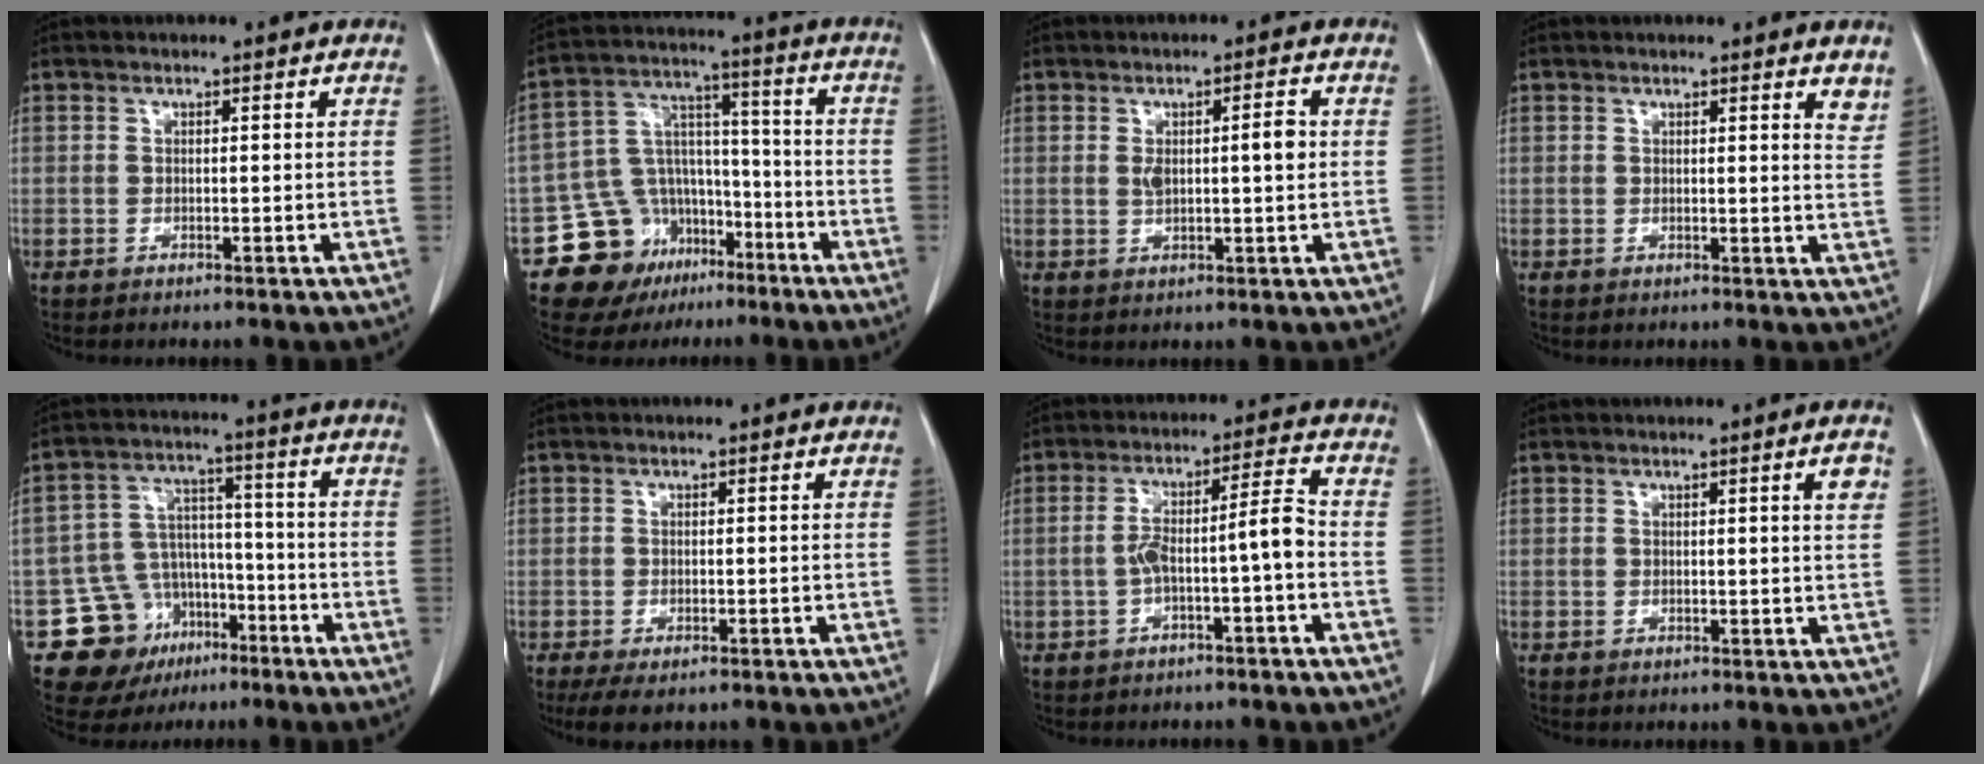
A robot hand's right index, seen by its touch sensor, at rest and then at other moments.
{"total": 13.8, "force": [-8.1, 10.5, 3.9], "torque": [-0.063, 0.073, -0.122]}
{"total": 4.7, "force": [0.6, 1.1, 4.5], "torque": [-0.076, 0.011, 0.013]}
{"total": 3.0, "force": [2.7, 0.4, 1.3], "torque": [-0.015, -0.019, 0.017]}
{"total": 12.9, "force": [-7.1, 10.1, 3.6], "torque": [-0.059, 0.054, -0.102]}
{"total": 3.1, "force": [-2.0, 1.6, 1.9], "torque": [-0.036, -0.007, -0.026]}
{"total": 6.6, "force": [-1.9, 0.2, 6.3], "torque": [-0.114, 0.031, -0.027]}
{"total": 2.3, "force": [1.0, -0.2, 2.1], "torque": [-0.028, -0.003, 0.012]}